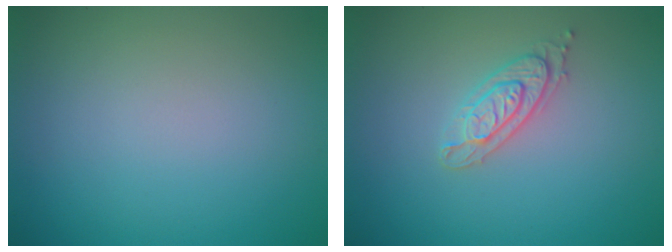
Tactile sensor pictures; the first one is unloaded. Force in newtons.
{"total": 2.2, "press": 2.1, "slide": 0.5}